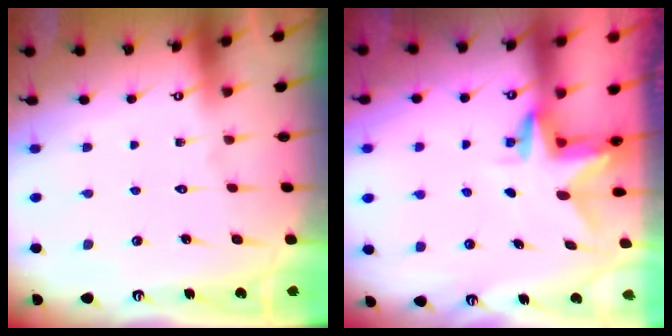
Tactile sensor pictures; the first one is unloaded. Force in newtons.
{"total": 3.0, "press": 3.0, "slide": 0.3}